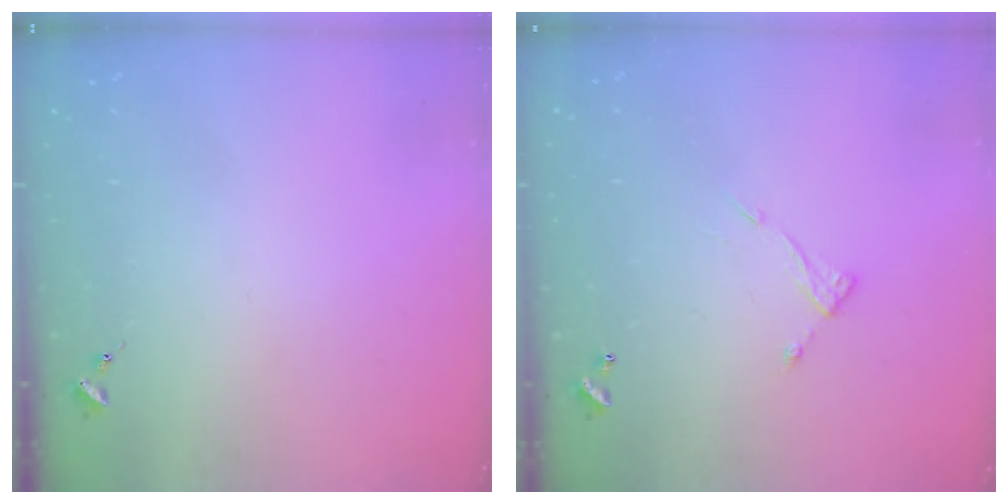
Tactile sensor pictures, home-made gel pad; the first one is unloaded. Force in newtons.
{"total": 7.7, "press": 7.7, "slide": 0.6}